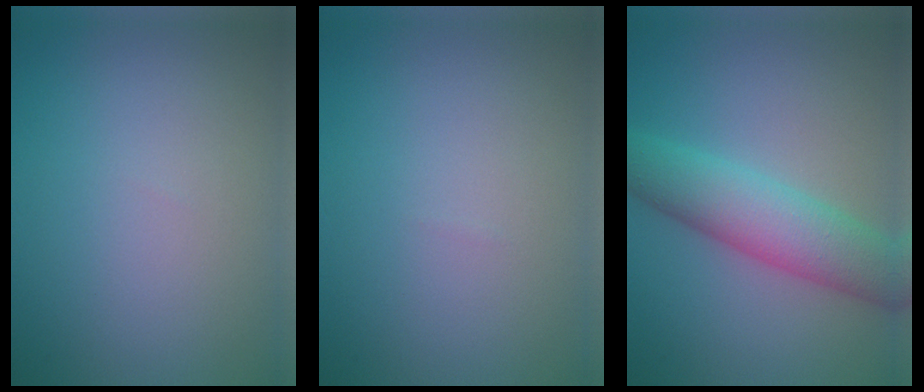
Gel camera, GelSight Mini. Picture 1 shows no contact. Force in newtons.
{"total": 0.0}
{"total": 6.4, "press": 6.4, "slide": 0.2}